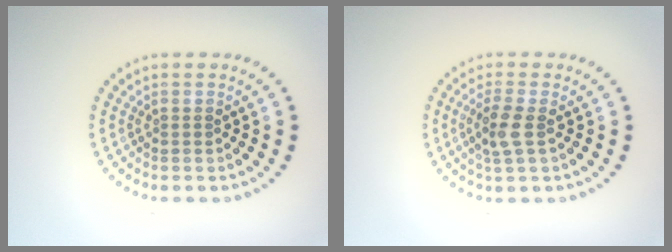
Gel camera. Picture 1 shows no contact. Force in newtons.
{"total": 2.5, "press": 2.3, "slide": 1.0}